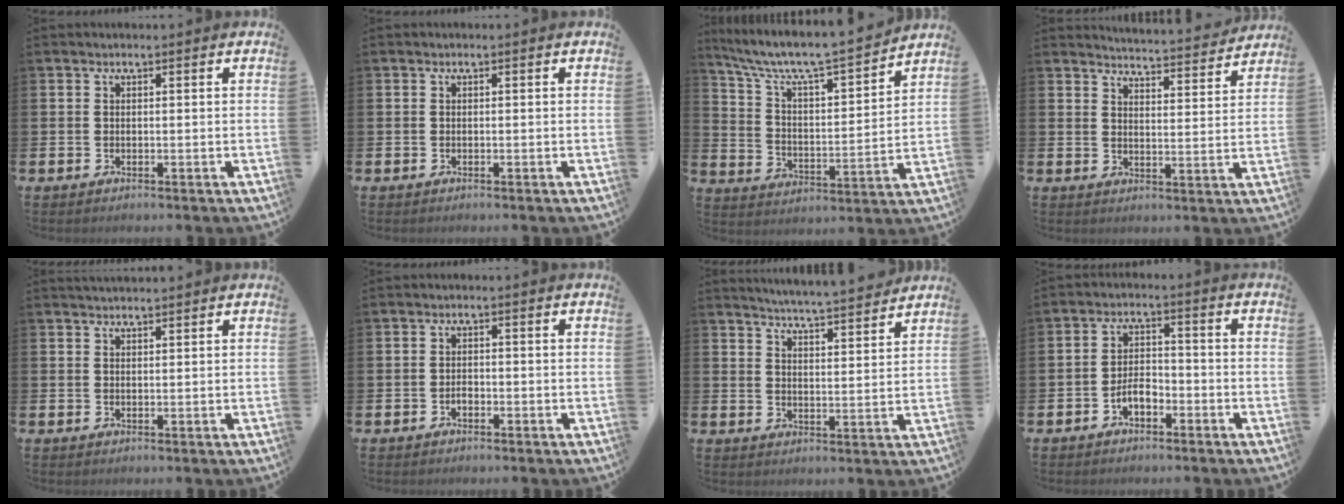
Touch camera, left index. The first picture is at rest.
{"total": 0.0}
{"total": 7.8, "force": [7.1, 0.9, 3.0], "torque": [-0.092, -0.055, 0.116]}
{"total": 5.0, "force": [4.9, 0.0, 0.2], "torque": [-0.018, -0.041, 0.085]}
{"total": 1.7, "force": [1.7, 0.1, 0.1], "torque": [0.006, -0.007, 0.029]}
{"total": 1.2, "force": [-0.6, 0.8, 0.7], "torque": [-0.008, -0.001, -0.014]}
{"total": 5.4, "force": [5.4, -0.5, 0.6], "torque": [-0.026, -0.041, 0.093]}
{"total": 3.3, "force": [-2.0, 1.6, 2.0], "torque": [-0.038, 0.009, -0.040]}